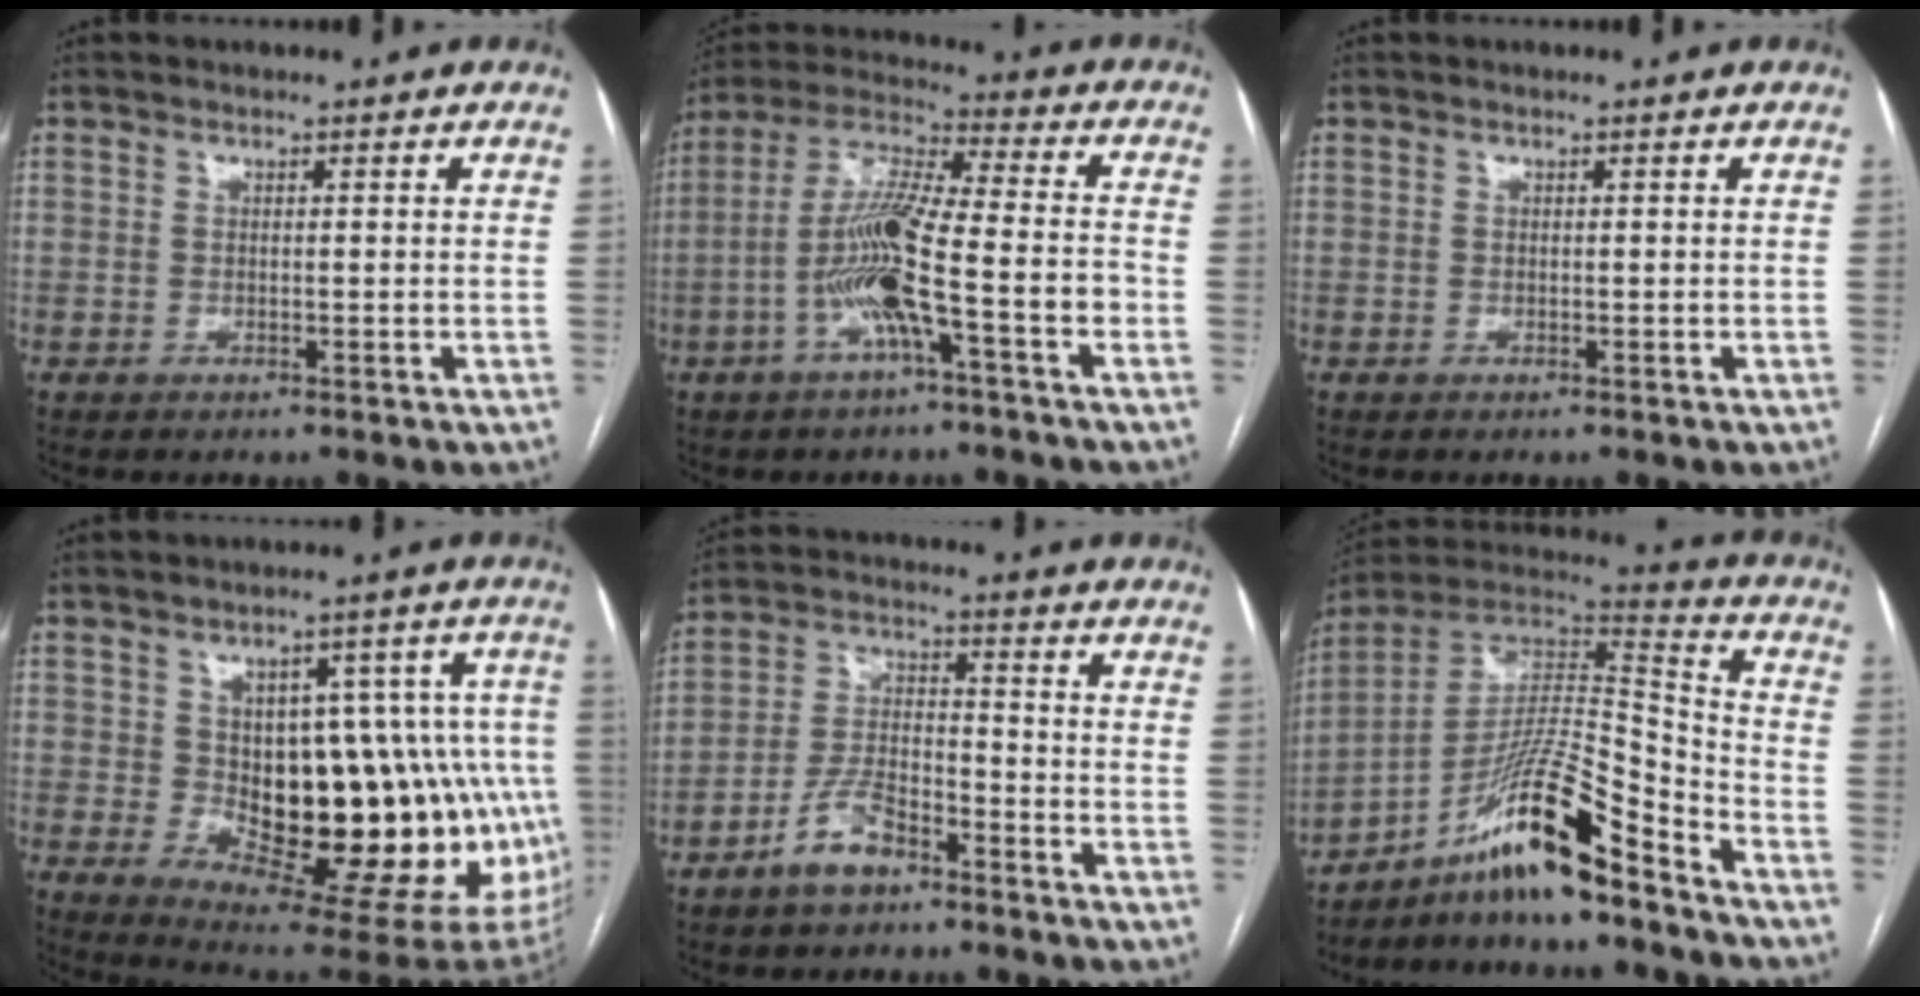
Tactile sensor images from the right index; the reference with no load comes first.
{"total": 12.9, "force": [-4.4, 0.9, 12.1], "torque": [-0.237, 0.016, -0.084]}
{"total": 0.0}
{"total": 22.2, "force": [-1.9, 10.1, 19.7], "torque": [-0.170, 0.031, 0.001]}
{"total": 6.7, "force": [-4.4, 3.2, 3.9], "torque": [-0.084, 0.012, -0.081]}
{"total": 16.0, "force": [-11.0, 0.9, 11.6], "torque": [-0.207, 0.018, -0.190]}